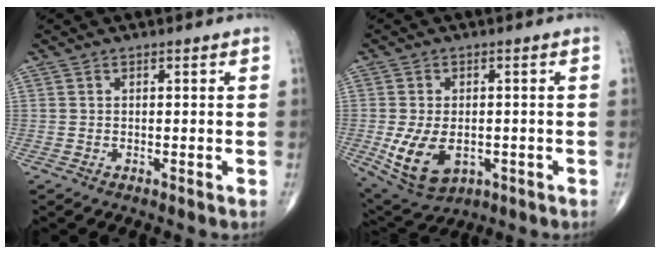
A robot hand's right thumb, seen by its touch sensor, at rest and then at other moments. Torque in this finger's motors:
{"motor_torque": [0.24, 0.17, 0.98, -0.08, 0.29]}